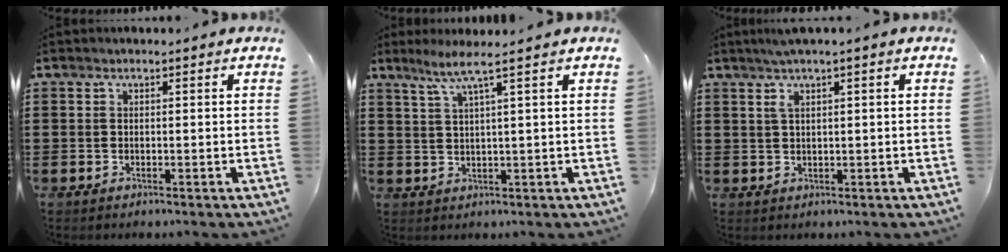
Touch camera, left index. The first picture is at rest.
{"total": 4.2, "force": [2.2, -0.7, 3.5], "torque": [-0.075, -0.002, 0.035]}
{"total": 1.8, "force": [0.7, 0.0, 1.7], "torque": [-0.032, 0.000, 0.012]}